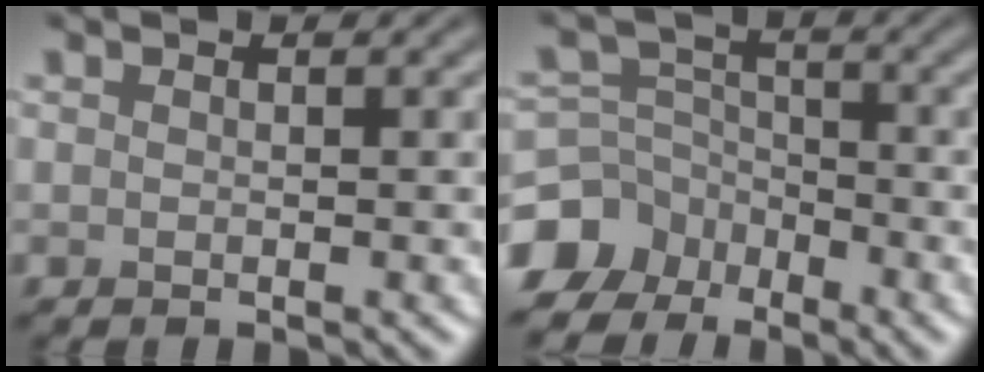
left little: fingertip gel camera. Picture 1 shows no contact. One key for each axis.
{"total": 8.2, "fx": -5.4, "fy": 6.1, "fz": 1.6, "tx": -0.019, "ty": -0.012, "tz": -0.115}